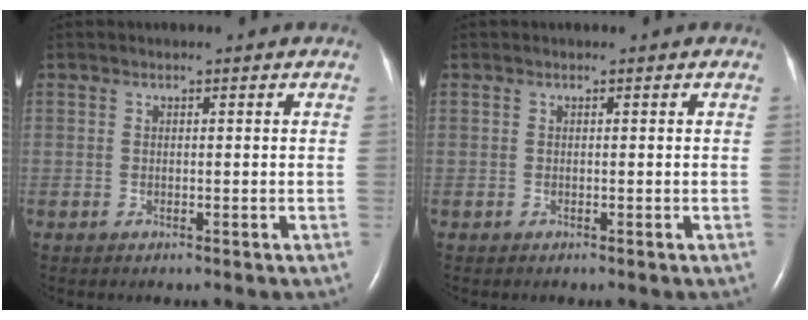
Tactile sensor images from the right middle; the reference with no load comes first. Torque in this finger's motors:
{"motor_torque": [-0.01, 0.02, 0.00, 0.00]}